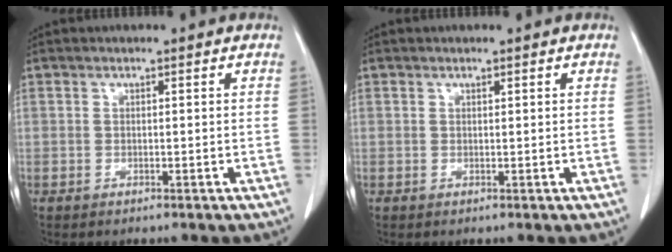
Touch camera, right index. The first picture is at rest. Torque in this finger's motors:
{"motor_torque": [0.00, -0.02, 0.02, -0.01]}